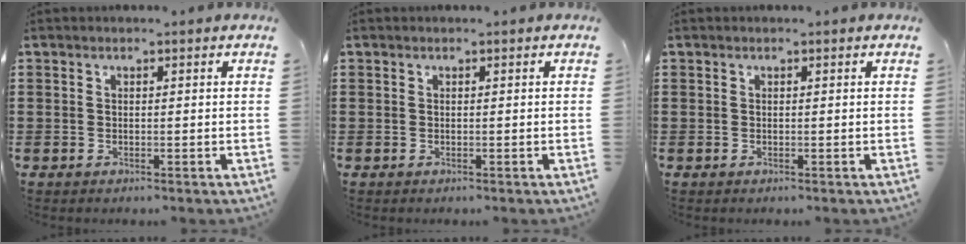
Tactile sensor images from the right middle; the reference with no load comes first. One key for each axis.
{"total": 0.0}
{"total": 0.0}